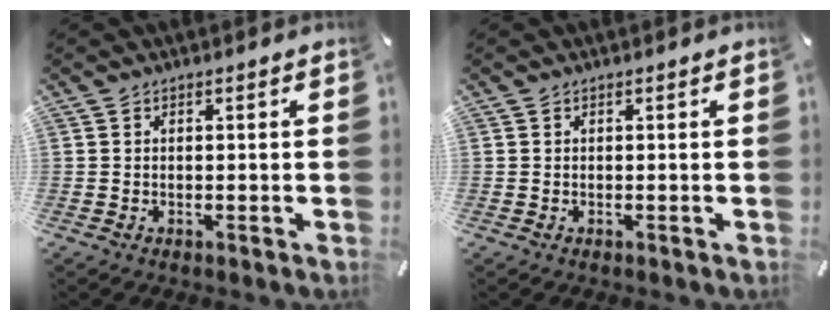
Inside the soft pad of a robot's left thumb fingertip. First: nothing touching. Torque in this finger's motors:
{"motor_torque": [0.00, 0.00, 0.00, 0.00, 0.00]}